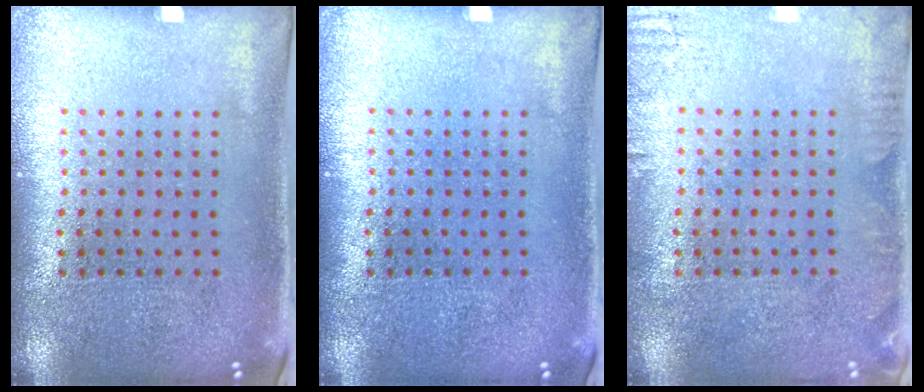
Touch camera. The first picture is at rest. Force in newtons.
{"total": 0.0}
{"total": 1.9, "press": 1.9, "slide": 0.3}